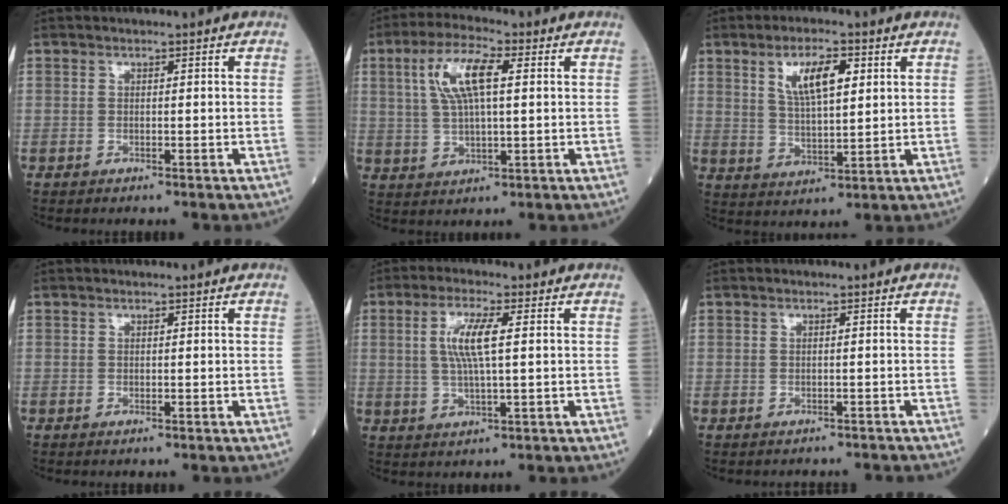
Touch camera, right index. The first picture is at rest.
{"total": 8.9, "force": [2.5, 2.3, 8.3], "torque": [-0.171, 0.016, 0.049]}
{"total": 7.7, "force": [3.1, 2.2, 6.7], "torque": [-0.124, 0.003, 0.059]}
{"total": 0.0}
{"total": 6.3, "force": [1.2, 0.6, 6.1], "torque": [-0.128, 0.003, 0.024]}
{"total": 3.6, "force": [-3.4, 0.6, 1.1], "torque": [-0.013, -0.003, -0.037]}